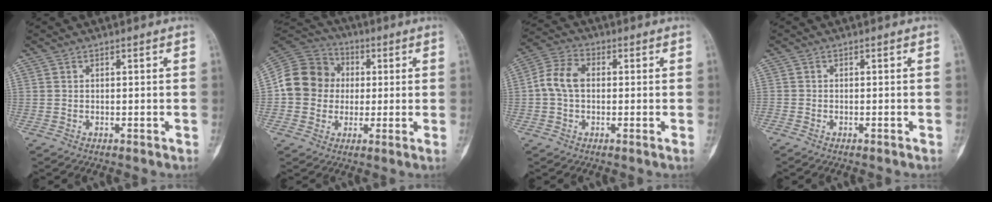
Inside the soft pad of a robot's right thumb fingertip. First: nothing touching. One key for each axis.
{"total": 13.5, "fx": 0.4, "fy": 12.2, "fz": 5.9, "tx": -0.092, "ty": 0.029, "tz": 0.001}
{"total": 6.9, "fx": -0.1, "fy": 4.4, "fz": 5.3, "tx": -0.104, "ty": 0.019, "tz": -0.013}
{"total": 0.6, "fx": -0.6, "fy": 0.1, "fz": 0.2, "tx": -0.005, "ty": 0.003, "tz": -0.011}